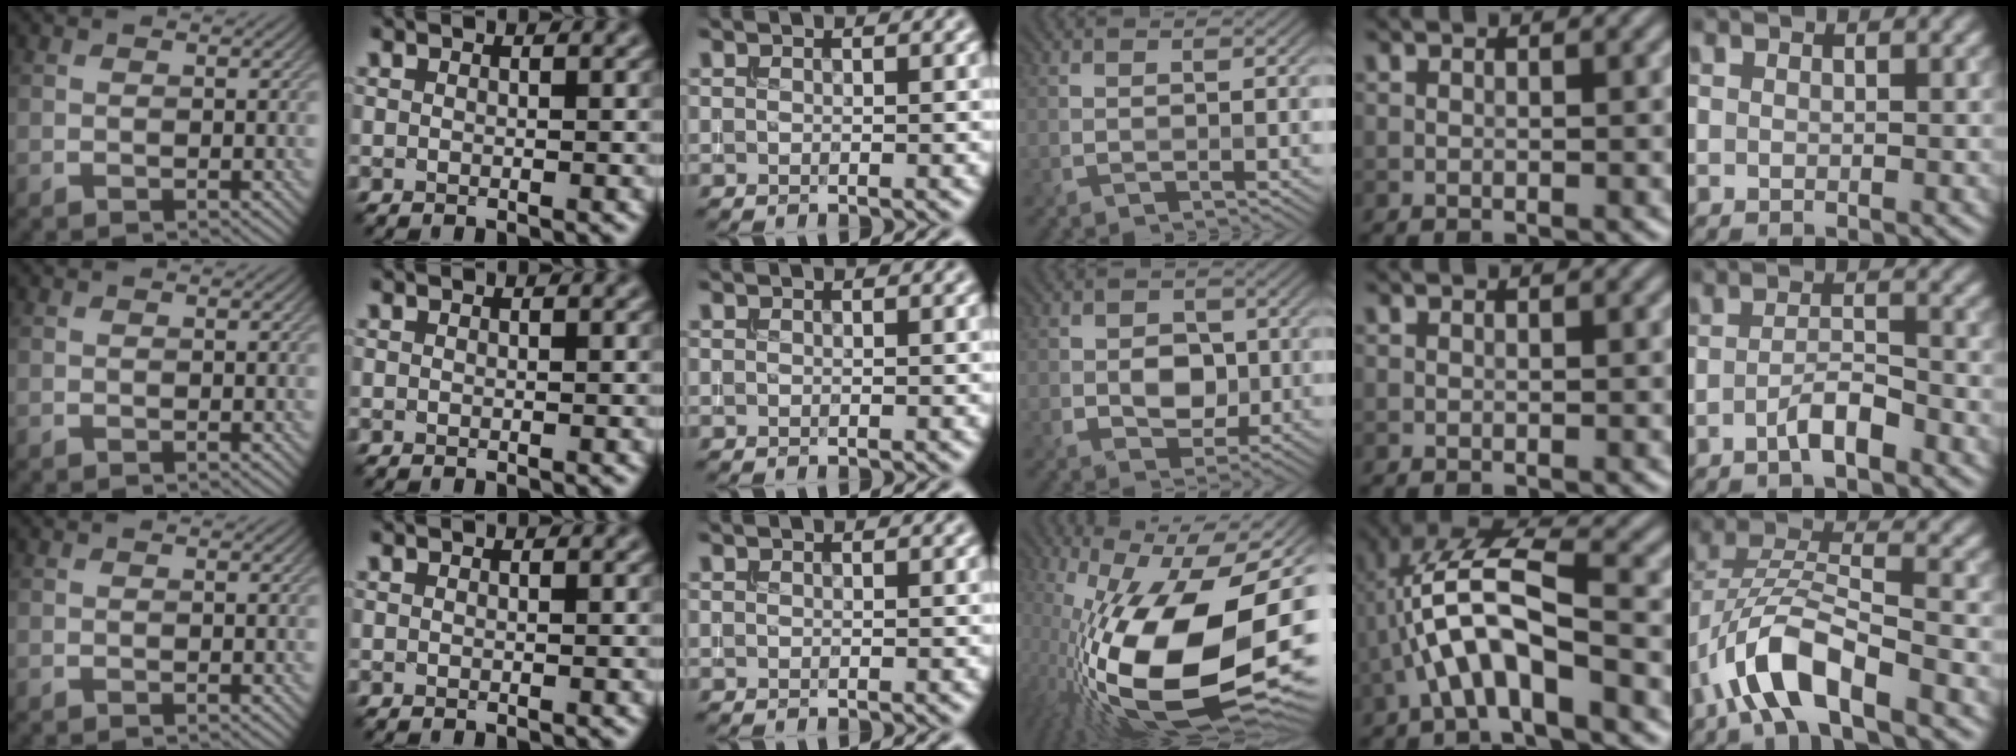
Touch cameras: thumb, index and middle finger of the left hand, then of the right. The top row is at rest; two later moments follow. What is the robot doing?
{"motion": "extract", "object": "bucket"}